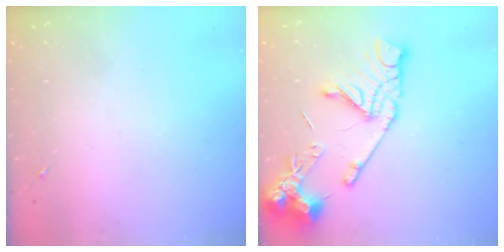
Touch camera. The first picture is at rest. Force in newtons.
{"total": 16.8, "press": 16.6, "slide": 1.9}